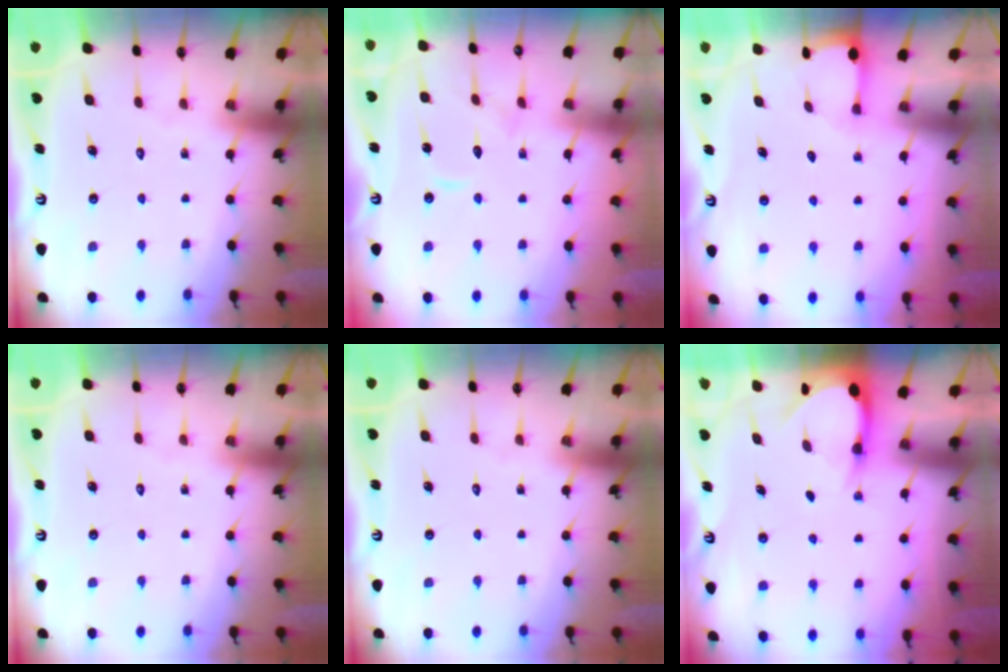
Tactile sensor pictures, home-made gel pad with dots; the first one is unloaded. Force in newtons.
{"total": 8.6, "press": 8.6, "slide": 0.4}
{"total": 1.3, "press": 1.3, "slide": 0.2}
{"total": 0.0}
{"total": 0.0}
{"total": 4.3, "press": 4.3, "slide": 0.7}